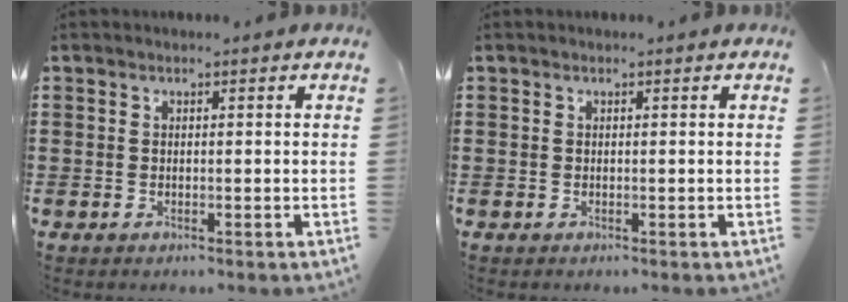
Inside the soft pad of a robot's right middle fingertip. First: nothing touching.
{"total": 0.0}